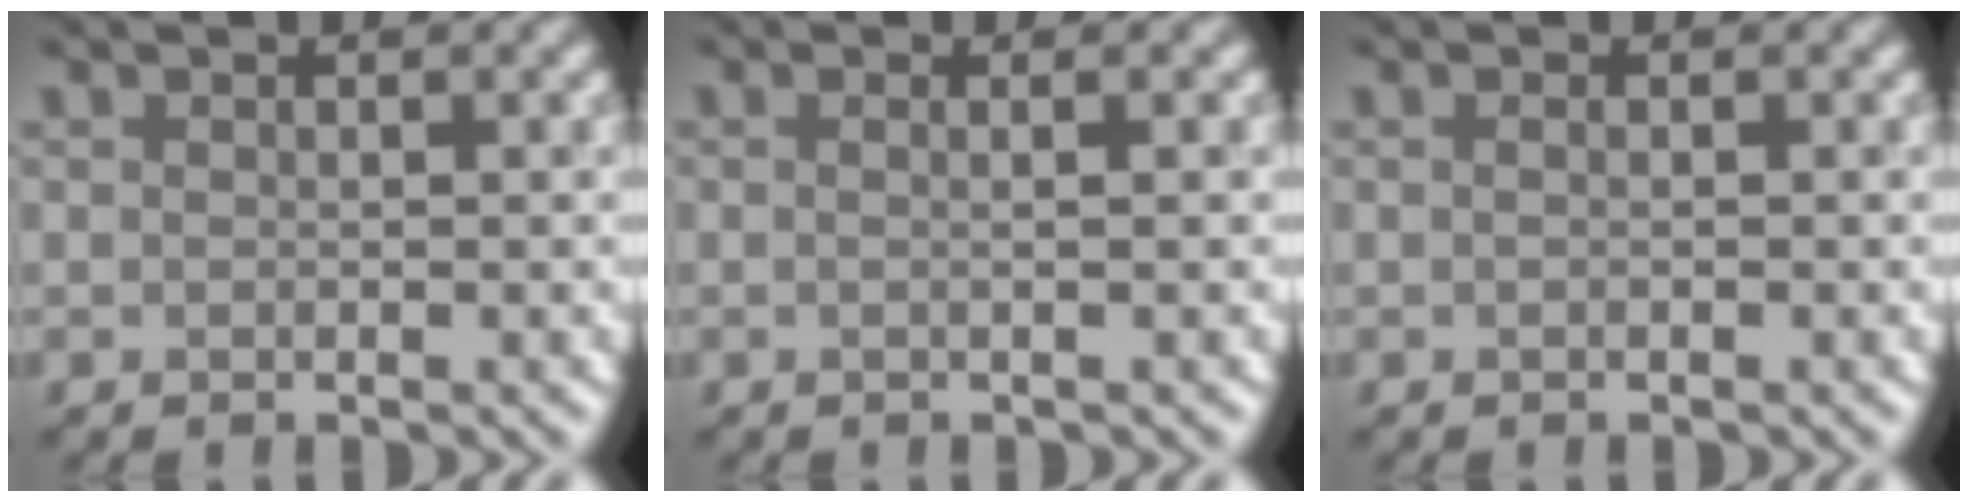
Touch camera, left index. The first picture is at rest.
{"total": 2.1, "force": [0.4, 1.2, 1.7], "torque": [-0.004, 0.013, -0.023]}
{"total": 0.0}